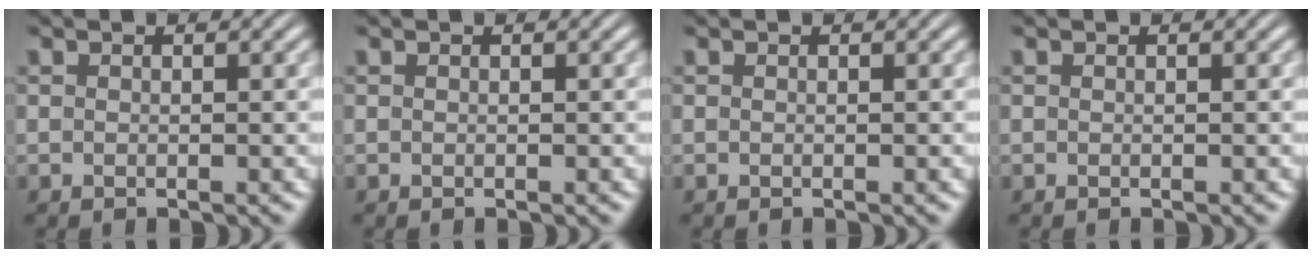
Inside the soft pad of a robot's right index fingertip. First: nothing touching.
{"total": 0.0}
{"total": 0.0}
{"total": 0.0}